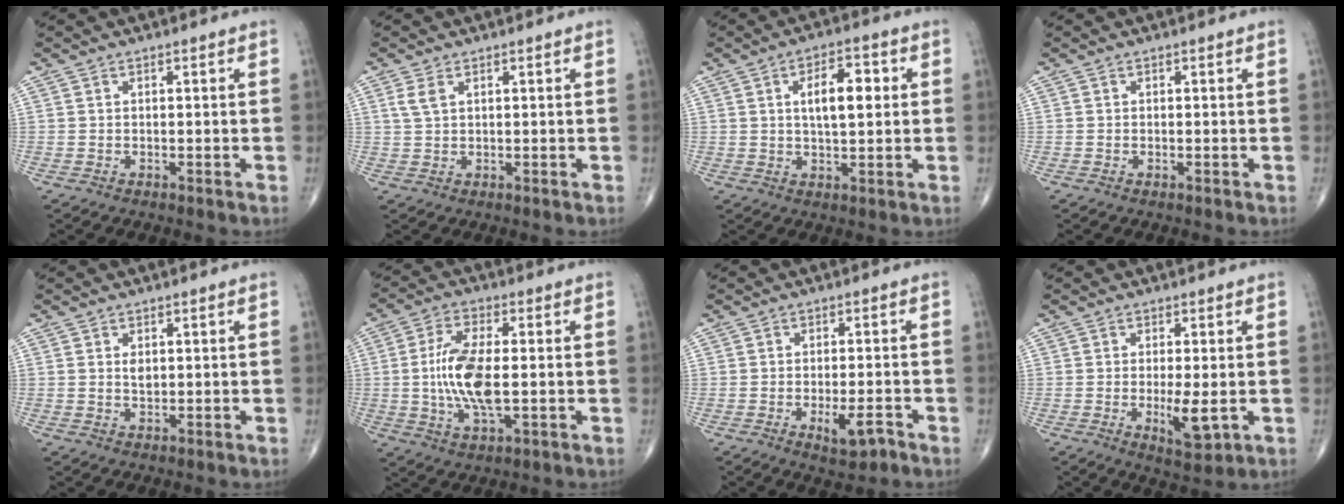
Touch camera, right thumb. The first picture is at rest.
{"total": 2.4, "force": [1.1, 1.3, 1.8], "torque": [-0.040, 0.006, 0.029]}
{"total": 8.0, "force": [1.5, 3.5, 7.1], "torque": [-0.099, 0.003, 0.022]}
{"total": 0.0}
{"total": 1.8, "force": [0.5, 1.1, 1.4], "torque": [-0.022, -0.004, 0.010]}
{"total": 11.9, "force": [-0.5, 4.7, 10.9], "torque": [-0.225, -0.002, -0.009]}
{"total": 5.0, "force": [-2.4, 1.8, 4.0], "torque": [-0.058, 0.004, -0.033]}
{"total": 5.9, "force": [-0.9, 1.9, 5.6], "torque": [-0.095, -0.016, -0.011]}